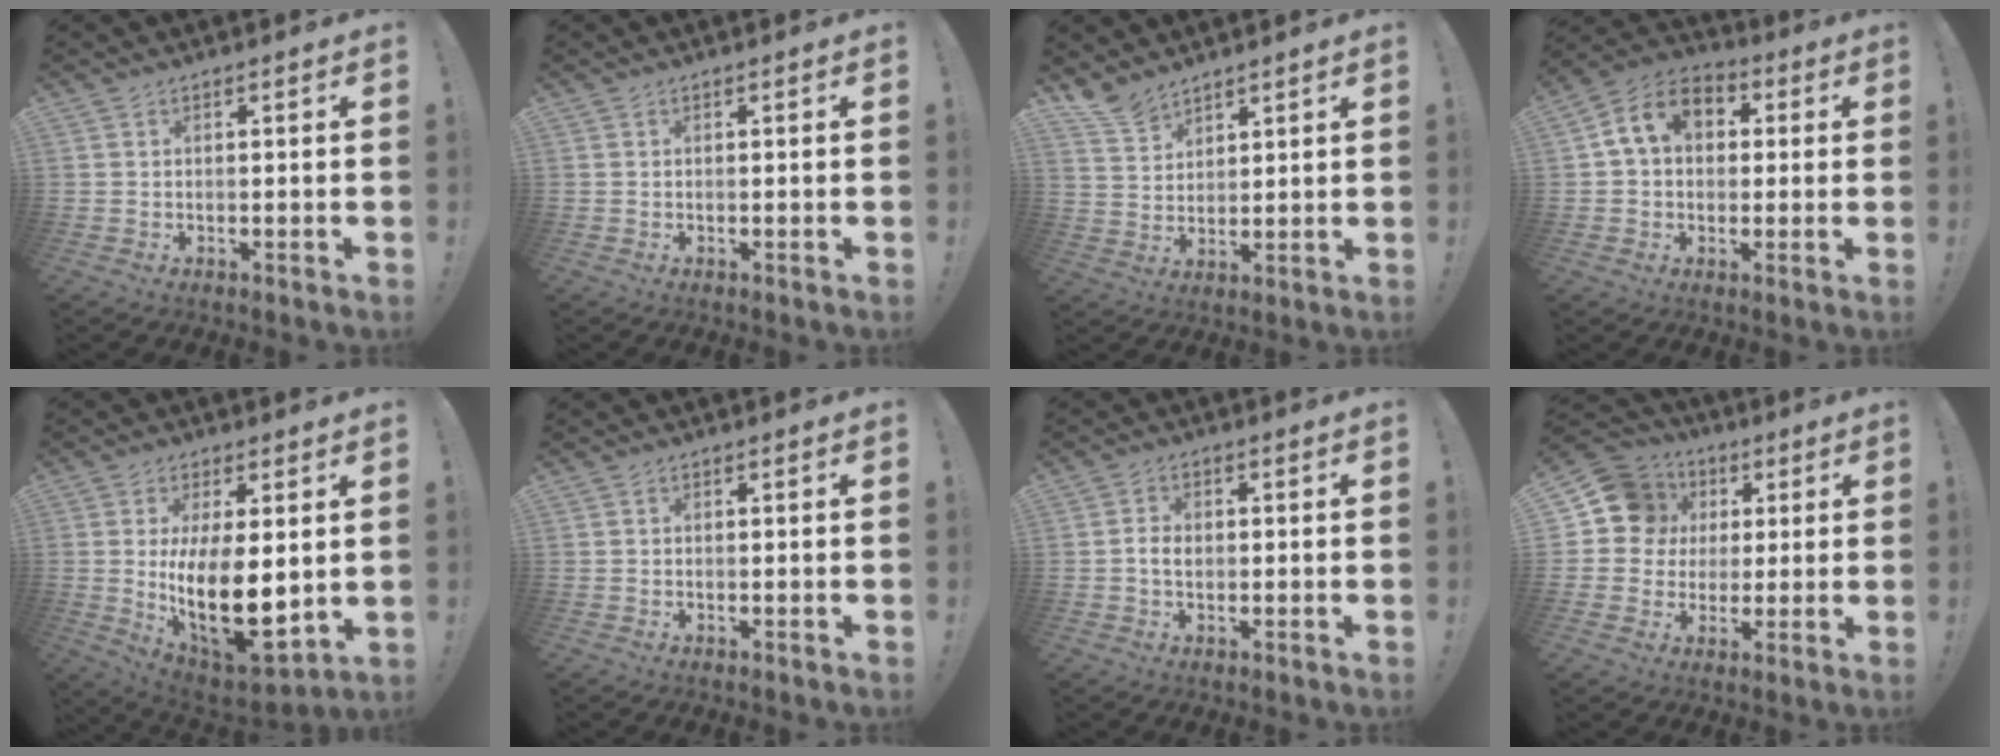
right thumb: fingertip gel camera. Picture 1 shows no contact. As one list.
[{"total": 0.0}, {"total": 6.9, "force": [6.0, 2.9, 1.8], "torque": [-0.040, -0.039, 0.116]}, {"total": 11.2, "force": [3.2, 8.4, 6.7], "torque": [-0.105, 0.010, 0.064]}, {"total": 19.2, "force": [0.3, 9.0, 17.0], "torque": [-0.299, -0.035, 0.021]}, {"total": 0.0}, {"total": 3.3, "force": [-0.4, 2.3, 2.4], "torque": [-0.039, 0.005, -0.010]}, {"total": 13.0, "force": [3.8, 11.6, 4.4], "torque": [-0.052, -0.013, 0.081]}]